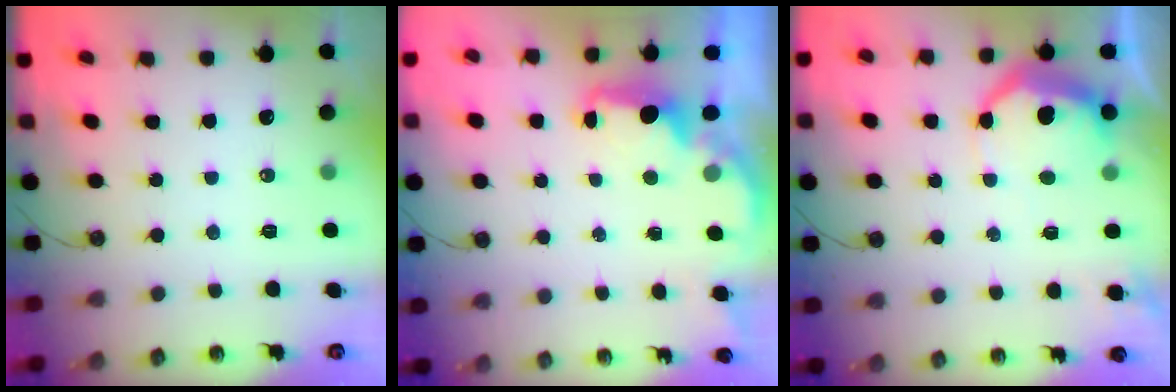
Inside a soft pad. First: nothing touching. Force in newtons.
{"total": 2.2, "press": 2.1, "slide": 0.8}
{"total": 10.0, "press": 10.0, "slide": 0.7}